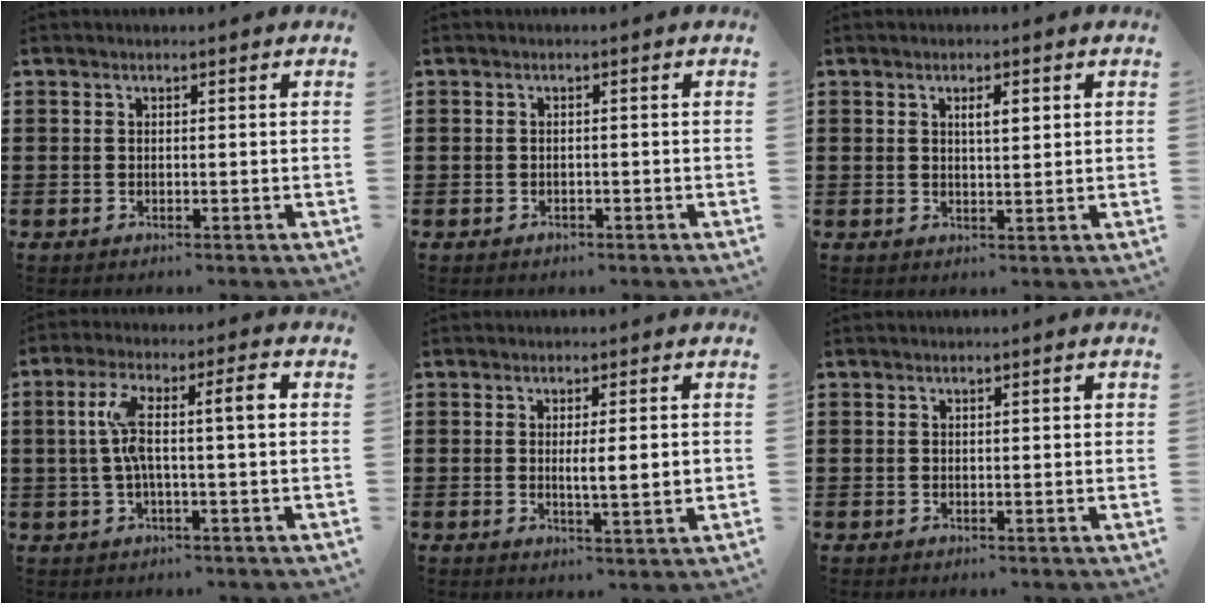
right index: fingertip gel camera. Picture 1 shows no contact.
{"total": 0.9, "force": [-0.6, 0.5, 0.4], "torque": [-0.010, -0.002, -0.012]}
{"total": 2.6, "force": [0.7, 0.7, 2.4], "torque": [-0.039, 0.002, 0.008]}
{"total": 8.3, "force": [0.6, 1.5, 8.1], "torque": [-0.156, 0.007, 0.001]}
{"total": 3.9, "force": [0.1, 0.2, 3.9], "torque": [-0.071, -0.005, 0.000]}
{"total": 0.6, "force": [0.1, 0.0, 0.5], "torque": [-0.010, -0.001, 0.002]}